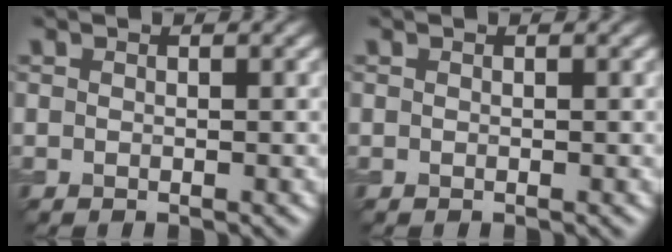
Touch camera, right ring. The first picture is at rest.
{"total": 0.0}